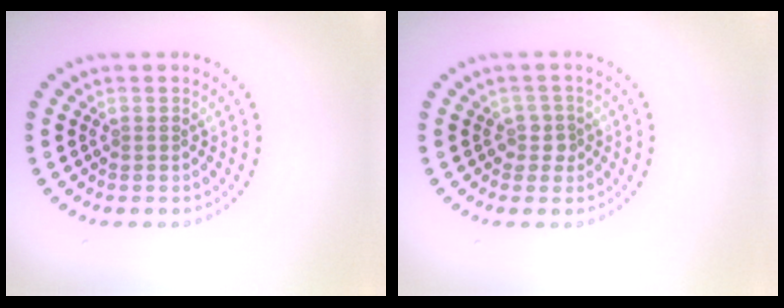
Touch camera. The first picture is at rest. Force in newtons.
{"total": 1.6, "press": 1.3, "slide": 0.9}